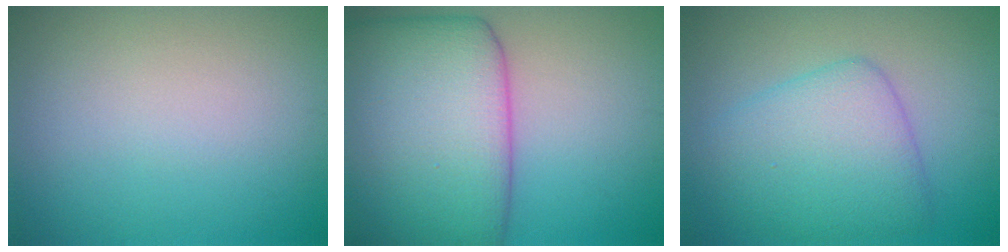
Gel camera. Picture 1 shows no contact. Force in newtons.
{"total": 11.6, "press": 11.6, "slide": 0.2}
{"total": 5.4, "press": 5.4, "slide": 0.1}